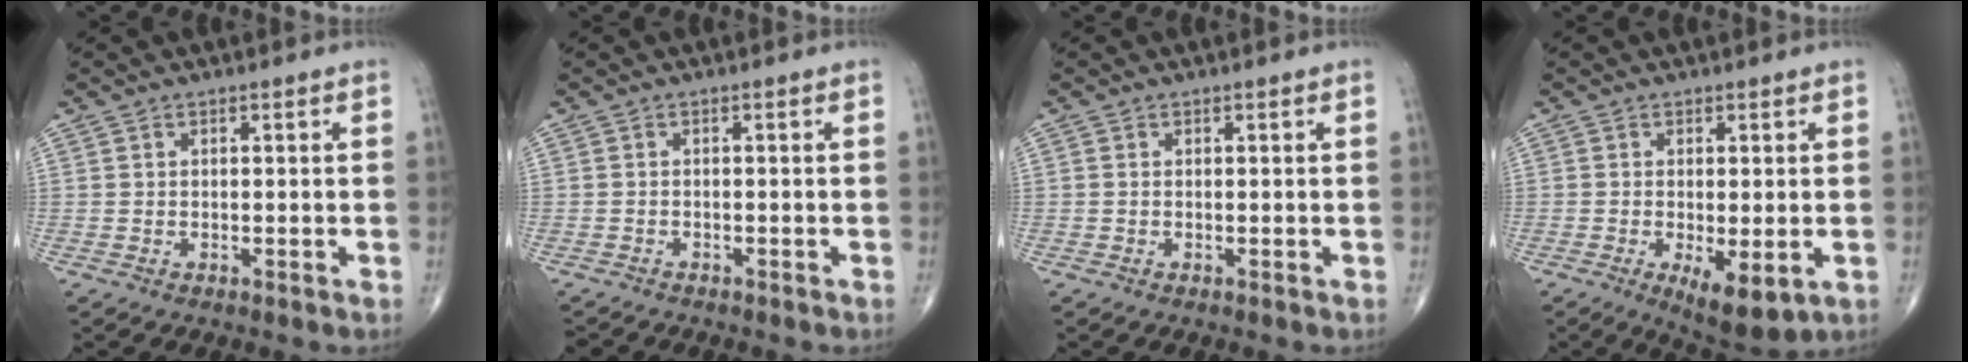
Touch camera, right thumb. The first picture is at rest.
{"total": 2.6, "force": [-2.3, 1.3, 0.3], "torque": [-0.009, 0.005, -0.034]}
{"total": 0.0}
{"total": 7.6, "force": [-2.2, 2.9, 6.7], "torque": [-0.100, -0.020, -0.025]}